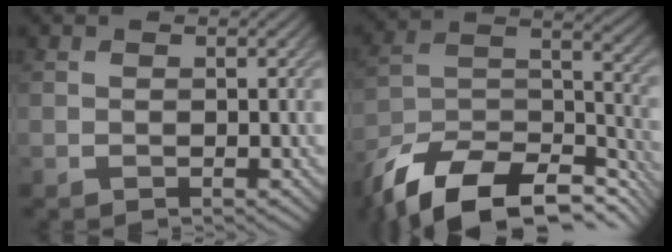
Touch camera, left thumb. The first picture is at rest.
{"total": 15.4, "force": [-11.0, 6.8, 8.4], "torque": [-0.199, -0.026, -0.181]}